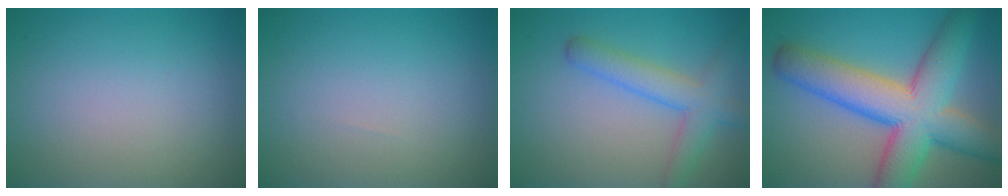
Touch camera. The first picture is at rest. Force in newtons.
{"total": 0.0}
{"total": 4.2, "press": 4.2, "slide": 0.1}
{"total": 11.1, "press": 11.1, "slide": 0.3}